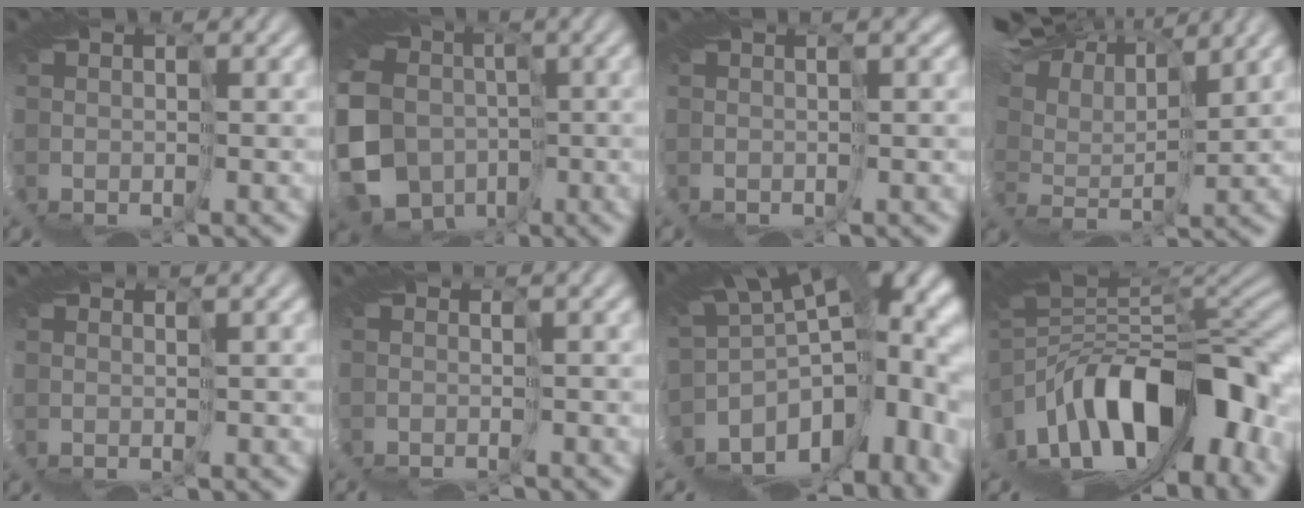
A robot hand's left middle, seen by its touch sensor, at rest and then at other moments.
{"total": 9.5, "force": [-3.5, 8.8, 1.2], "torque": [-0.104, -0.059, -0.069]}
{"total": 3.2, "force": [-0.7, -2.4, -1.9], "torque": [0.034, -0.008, 0.002]}
{"total": 11.5, "force": [11.5, -0.8, 0.5], "torque": [-0.069, 0.048, 0.189]}
{"total": 2.8, "force": [0.4, -2.3, -1.5], "torque": [0.029, 0.001, 0.012]}
{"total": 4.7, "force": [-3.4, -2.8, -1.8], "torque": [0.018, -0.012, -0.023]}
{"total": 9.0, "force": [-5.7, 3.6, 5.9], "torque": [-0.081, 0.004, -0.053]}
{"total": 8.1, "force": [-0.9, 2.9, 7.5], "torque": [-0.126, 0.023, -0.018]}